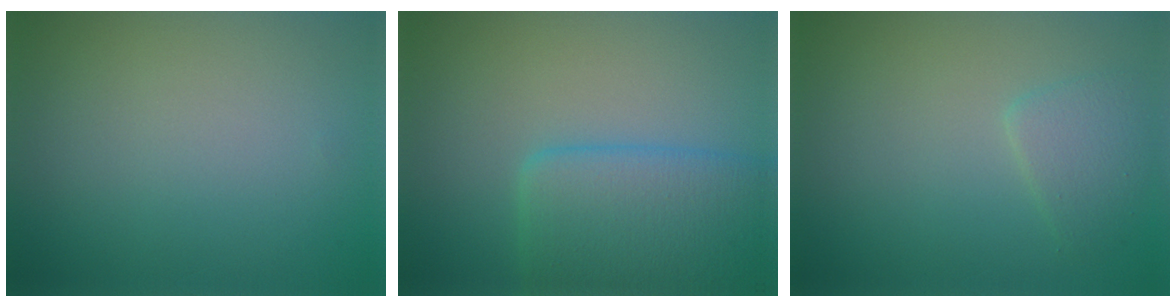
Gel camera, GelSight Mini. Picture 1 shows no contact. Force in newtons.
{"total": 6.1, "press": 6.1, "slide": 0.3}
{"total": 1.9, "press": 1.9, "slide": 0.1}